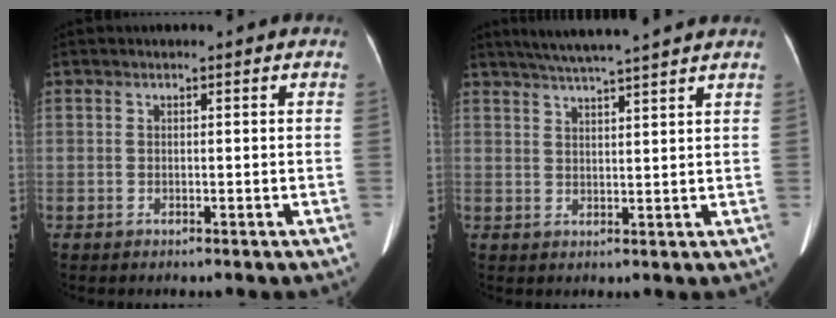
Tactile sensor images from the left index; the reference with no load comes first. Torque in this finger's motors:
{"motor_torque": [0.02, -0.21, -0.01, 0.06]}